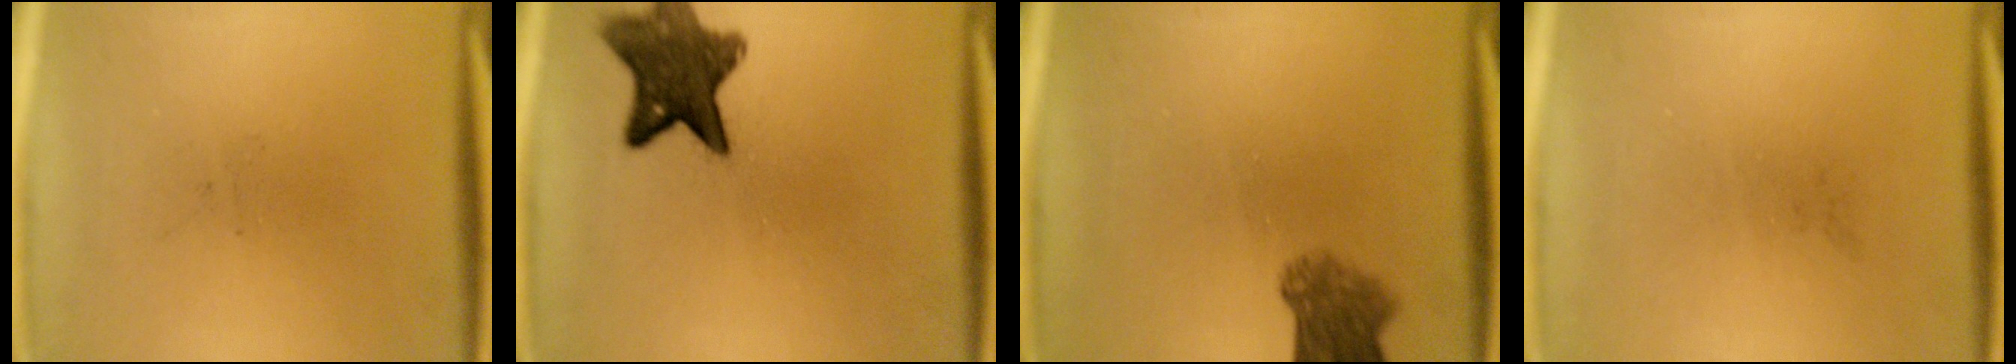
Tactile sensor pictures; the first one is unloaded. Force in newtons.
{"total": 10.1}
{"total": 5.4}
{"total": 0.0}